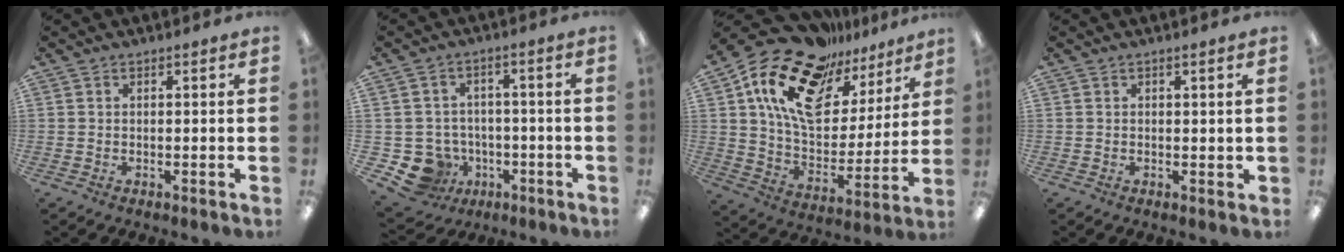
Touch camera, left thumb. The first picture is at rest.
{"total": 8.4, "force": [-3.5, 7.3, 2.2], "torque": [-0.068, 0.018, -0.056]}
{"total": 21.6, "force": [13.9, 11.4, 12.0], "torque": [-0.228, -0.084, 0.245]}
{"total": 0.6, "force": [0.5, 0.3, 0.1], "torque": [-0.001, -0.003, 0.010]}